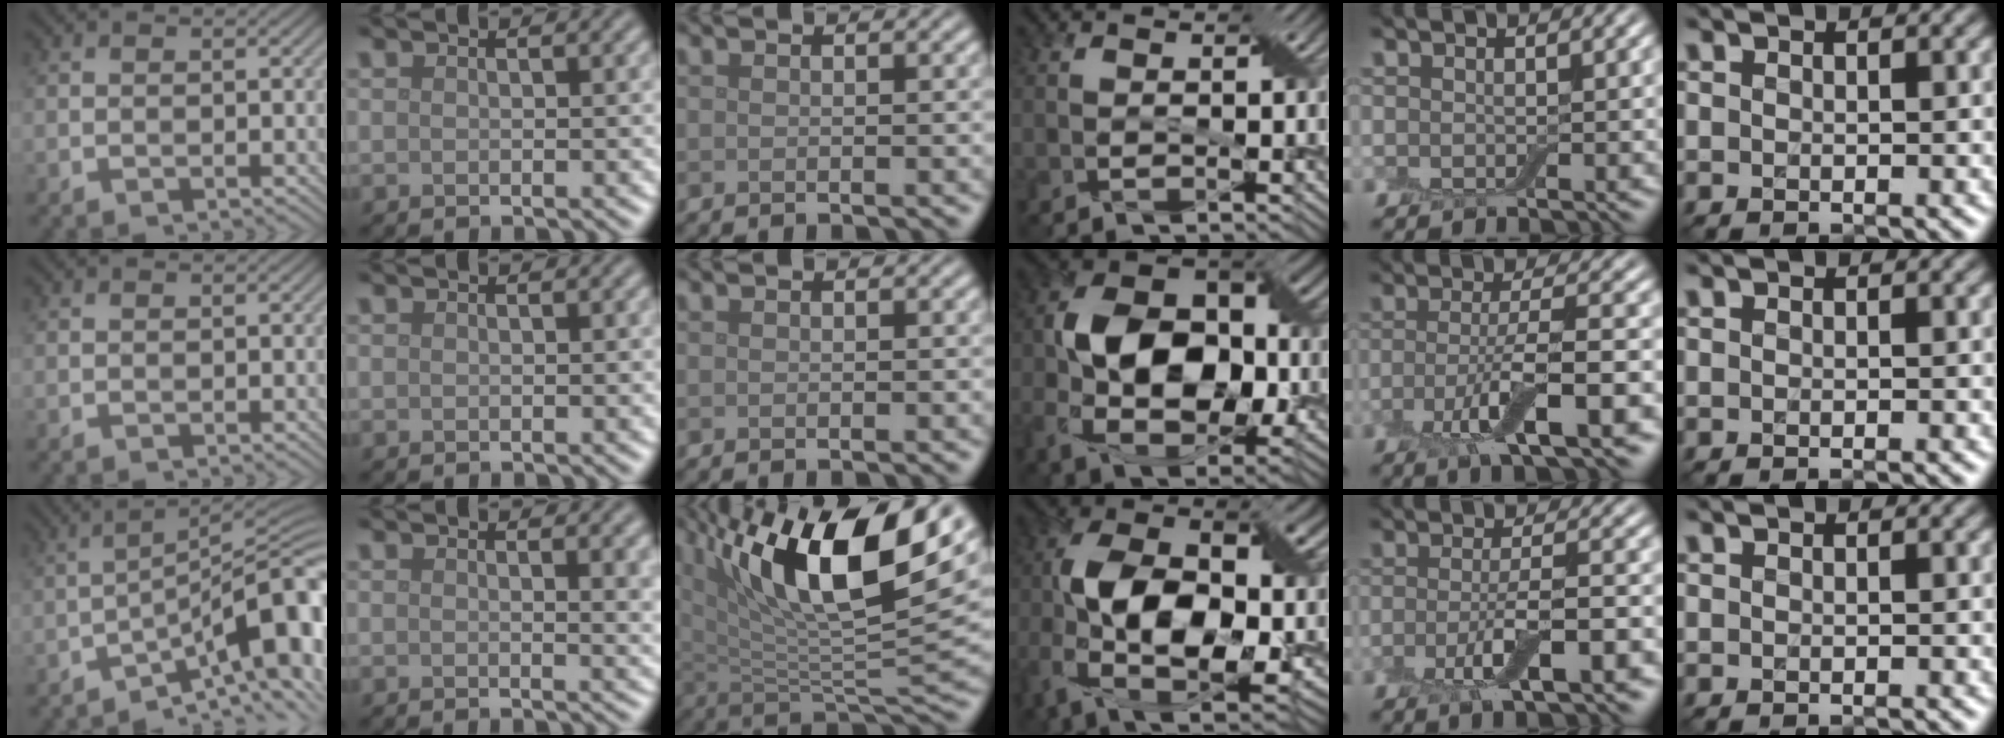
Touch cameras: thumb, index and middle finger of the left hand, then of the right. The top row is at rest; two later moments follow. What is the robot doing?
{"motion": "insert", "object": "backpack"}